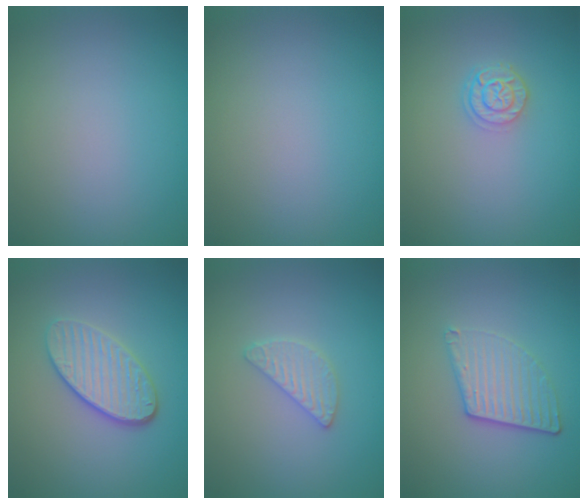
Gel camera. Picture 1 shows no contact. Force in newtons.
{"total": 0.0}
{"total": 2.4, "press": 2.0, "slide": 1.3}
{"total": 4.0, "press": 3.3, "slide": 2.3}
{"total": 2.0, "press": 2.0, "slide": 0.2}
{"total": 3.6, "press": 2.9, "slide": 2.1}